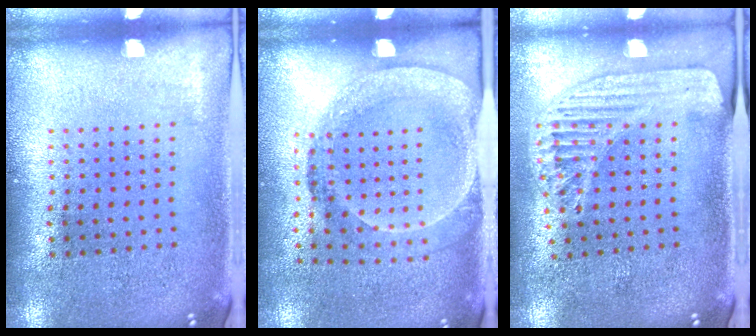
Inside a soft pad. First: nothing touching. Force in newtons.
{"total": 1.6, "press": 1.2, "slide": 1.1}
{"total": 1.5, "press": 1.5, "slide": 0.3}